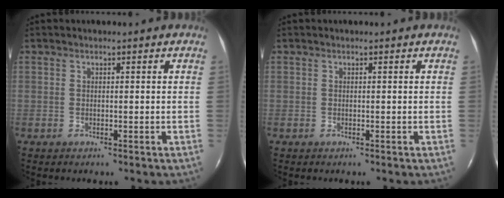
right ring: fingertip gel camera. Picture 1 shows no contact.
{"total": 0.0}